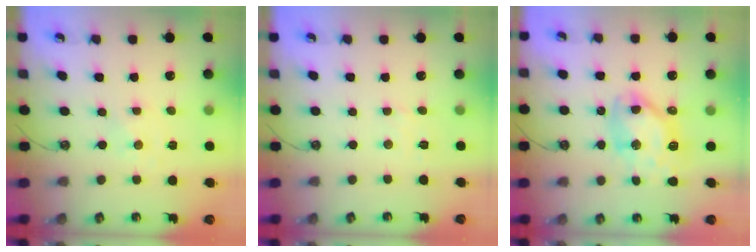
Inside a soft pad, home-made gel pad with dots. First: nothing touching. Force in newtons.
{"total": 2.6, "press": 2.6, "slide": 0.4}
{"total": 12.9, "press": 12.8, "slide": 1.5}